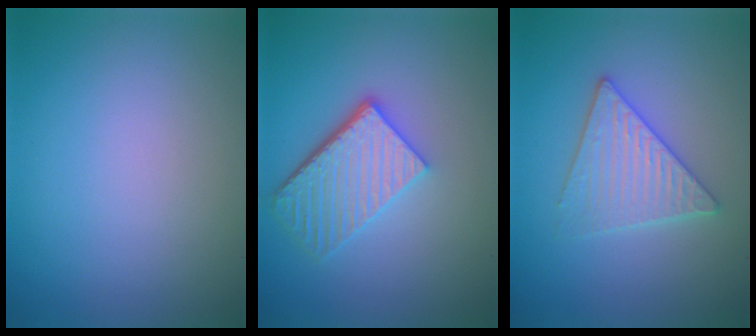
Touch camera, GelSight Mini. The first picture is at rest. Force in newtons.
{"total": 5.2, "press": 3.9, "slide": 3.5}
{"total": 4.0, "press": 4.0, "slide": 0.5}